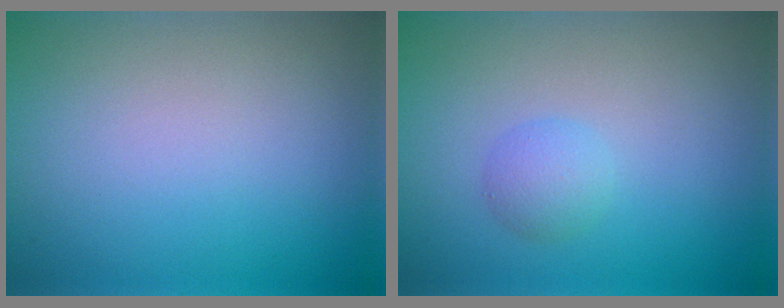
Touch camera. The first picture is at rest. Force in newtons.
{"total": 1.7, "press": 1.7, "slide": 0.0}